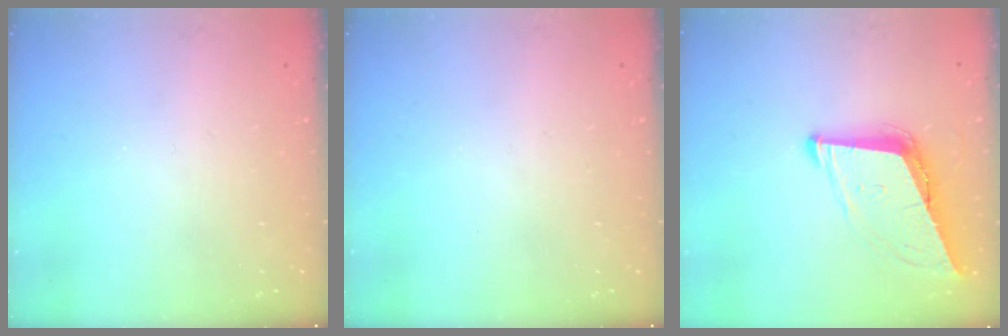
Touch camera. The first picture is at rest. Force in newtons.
{"total": 0.0}
{"total": 9.3, "press": 9.0, "slide": 2.3}